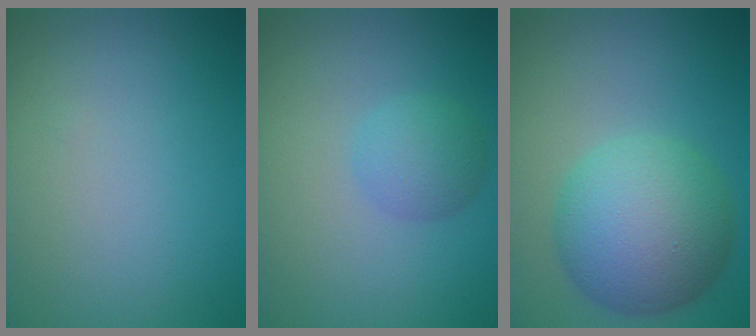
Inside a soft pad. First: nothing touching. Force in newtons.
{"total": 2.4, "press": 2.4, "slide": 0.1}
{"total": 8.3, "press": 8.3, "slide": 0.1}